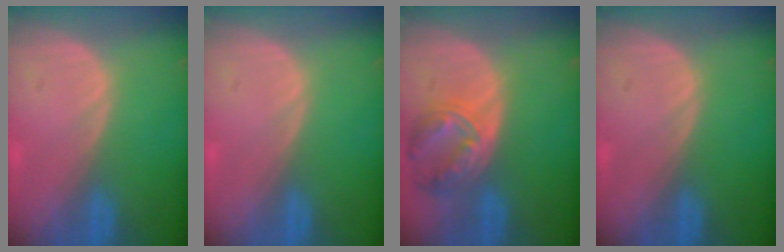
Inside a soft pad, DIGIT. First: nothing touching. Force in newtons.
{"total": 0.0}
{"total": 8.1, "press": 7.1, "slide": 3.9}
{"total": 0.0}